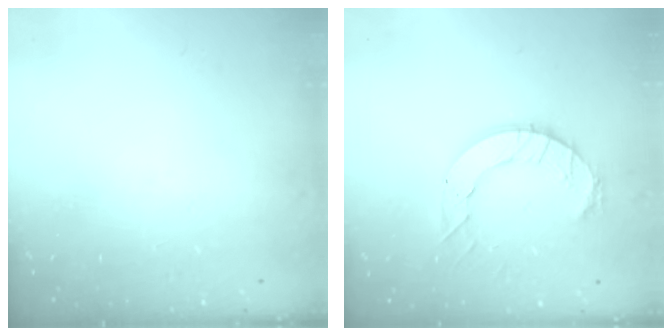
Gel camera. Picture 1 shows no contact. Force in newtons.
{"total": 9.8, "press": 9.7, "slide": 1.1}